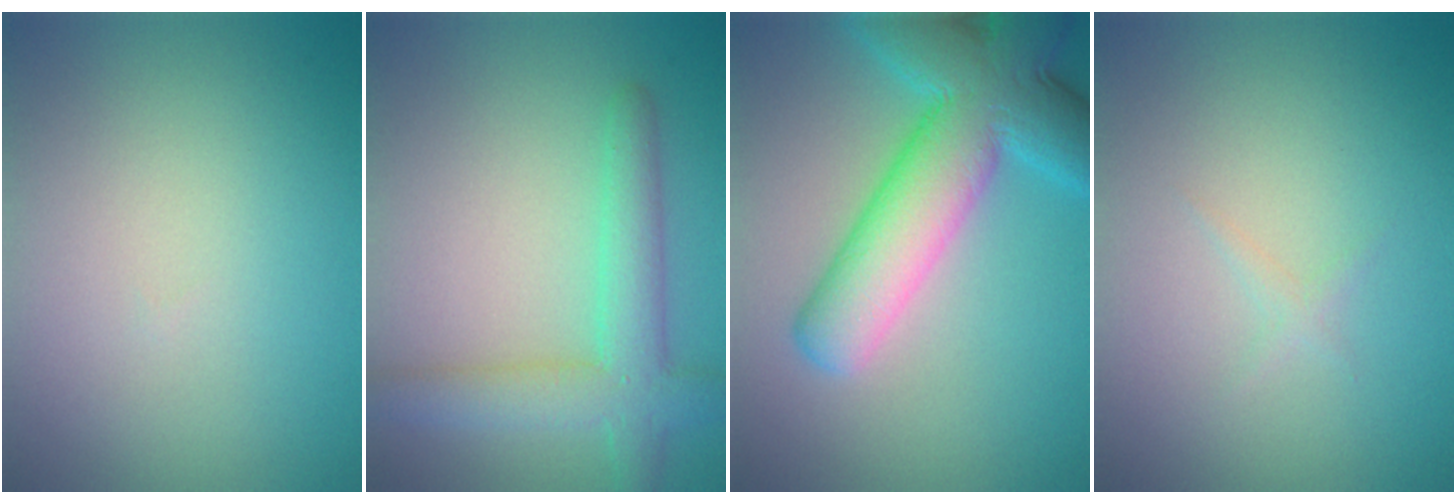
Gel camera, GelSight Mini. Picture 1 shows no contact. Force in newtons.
{"total": 4.9, "press": 4.9, "slide": 0.3}
{"total": 9.9, "press": 9.9, "slide": 0.6}
{"total": 0.6, "press": 0.6, "slide": 0.1}